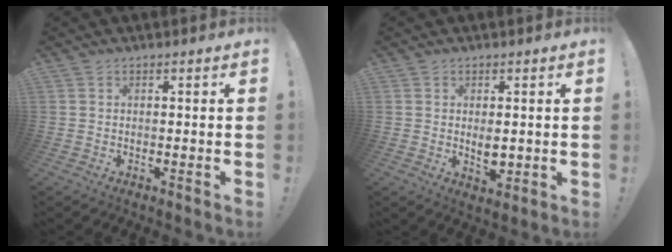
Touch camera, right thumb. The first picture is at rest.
{"total": 4.1, "force": [0.2, 2.2, 3.4], "torque": [-0.046, 0.000, 0.003]}